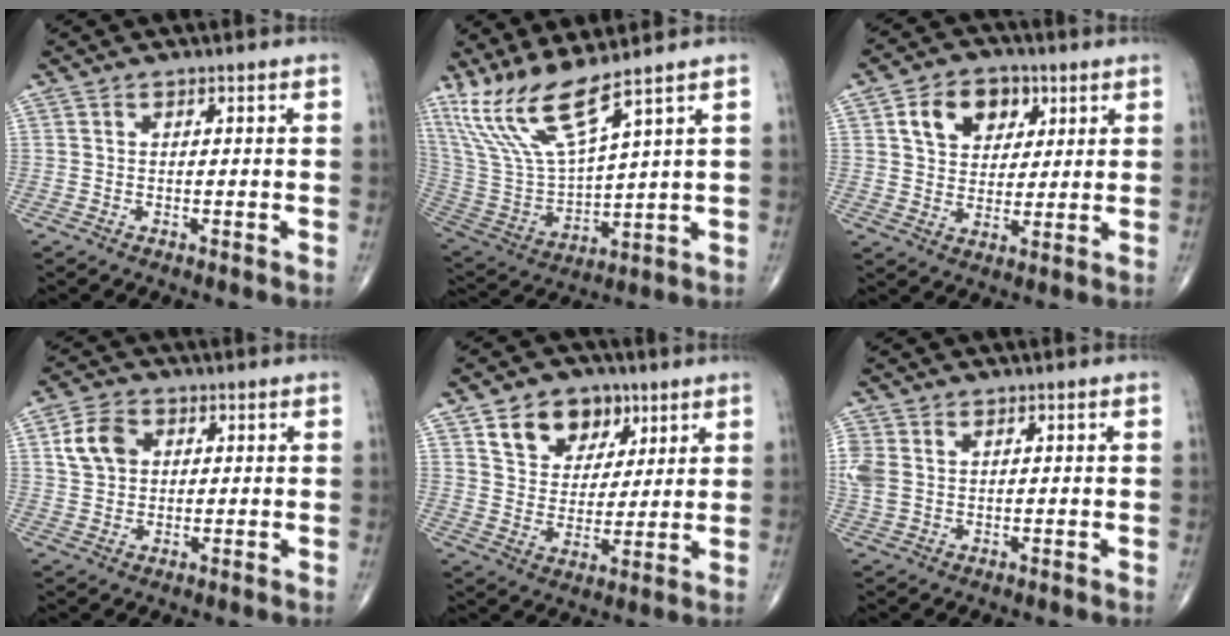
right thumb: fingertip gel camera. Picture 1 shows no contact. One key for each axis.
{"total": 13.3, "fx": 10.0, "fy": 1.3, "fz": 8.7, "tx": -0.190, "ty": -0.053, "tz": 0.218}
{"total": 10.2, "fx": 3.9, "fy": 7.6, "fz": 5.6, "tx": -0.052, "ty": -0.008, "tz": 0.065}
{"total": 6.9, "fx": 2.0, "fy": 5.3, "fz": 3.9, "tx": -0.058, "ty": 0.002, "tz": 0.034}
{"total": 11.6, "fx": 6.0, "fy": 8.5, "fz": 5.1, "tx": -0.049, "ty": -0.026, "tz": 0.105}
{"total": 6.0, "fx": 1.2, "fy": 4.5, "fz": 3.8, "tx": -0.101, "ty": 0.005, "tz": 0.030}